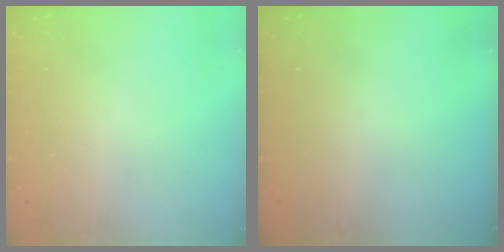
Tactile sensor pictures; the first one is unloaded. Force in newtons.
{"total": 0.0}